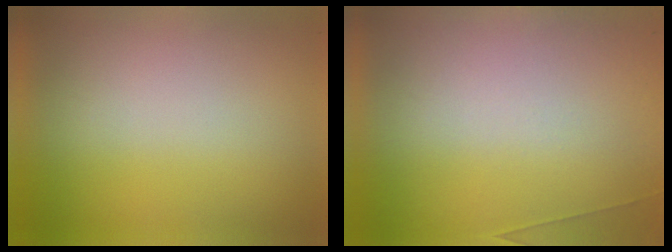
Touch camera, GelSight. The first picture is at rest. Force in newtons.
{"total": 5.7}